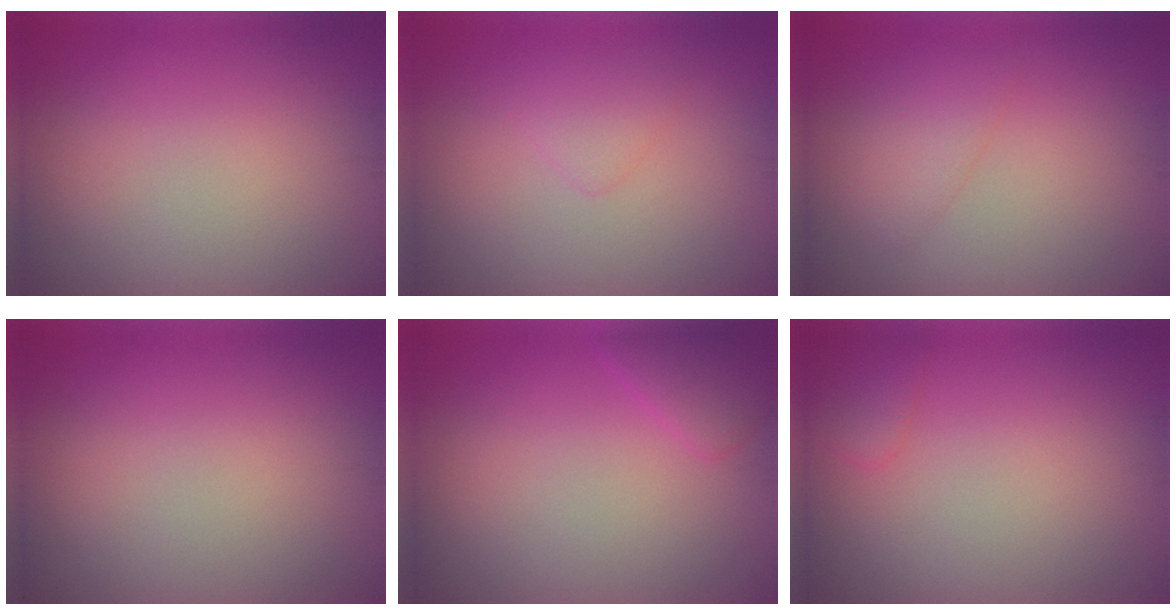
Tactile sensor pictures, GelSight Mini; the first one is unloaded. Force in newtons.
{"total": 1.4, "press": 1.4, "slide": 0.1}
{"total": 2.0, "press": 2.0, "slide": 0.2}
{"total": 0.0}
{"total": 1.9, "press": 1.9, "slide": 0.1}
{"total": 1.5, "press": 1.5, "slide": 0.2}